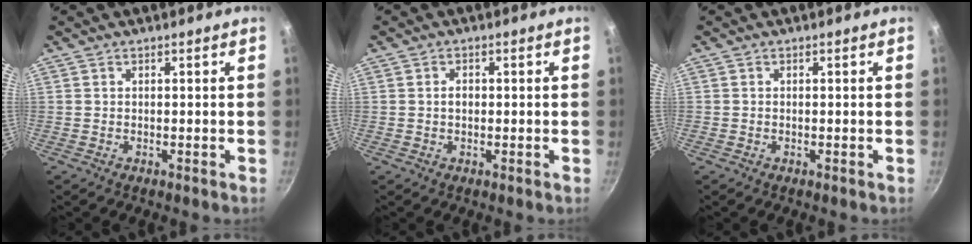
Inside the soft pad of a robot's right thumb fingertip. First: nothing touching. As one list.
[{"total": 1.6, "force": [0.0, 1.2, 1.1], "torque": [-0.013, 0.006, 0.000]}, {"total": 0.0}]